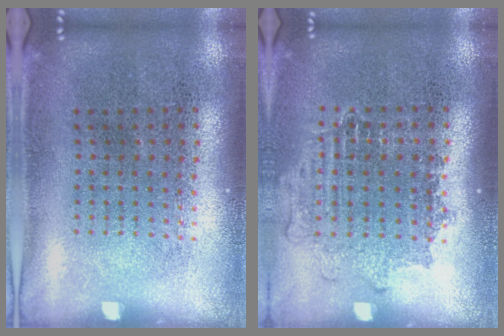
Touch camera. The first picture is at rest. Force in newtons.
{"total": 1.2, "press": 1.1, "slide": 0.6}